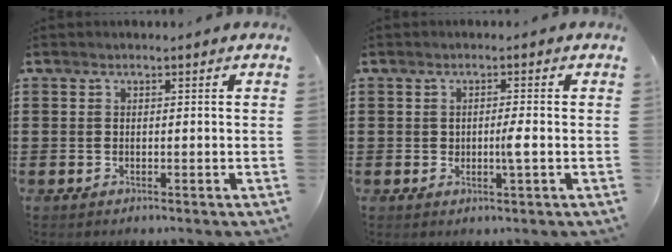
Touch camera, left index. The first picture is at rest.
{"total": 2.2, "force": [-0.2, 0.1, 2.2], "torque": [-0.039, -0.004, -0.005]}